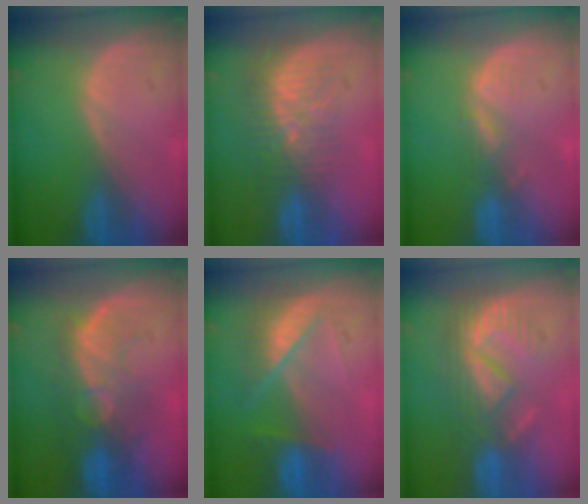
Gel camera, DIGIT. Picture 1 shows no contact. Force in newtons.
{"total": 8.9, "press": 7.5, "slide": 4.8}
{"total": 2.0, "press": 2.0, "slide": 0.3}
{"total": 10.1, "press": 8.6, "slide": 5.3}
{"total": 7.3, "press": 6.6, "slide": 3.3}
{"total": 9.2, "press": 8.0, "slide": 4.5}